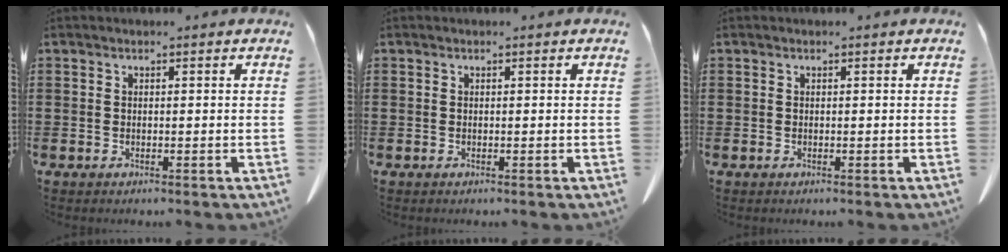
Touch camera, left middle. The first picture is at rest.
{"total": 0.0}
{"total": 0.0}